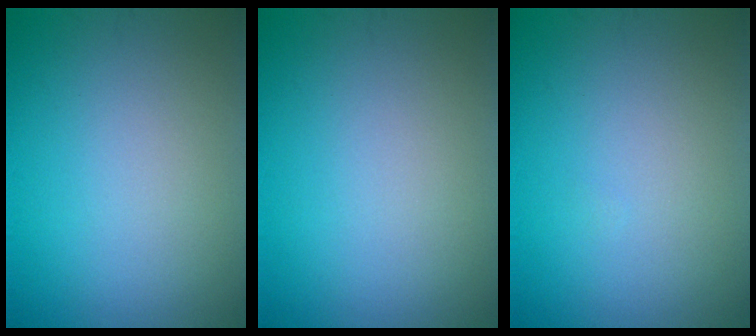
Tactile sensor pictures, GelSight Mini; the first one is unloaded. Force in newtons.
{"total": 0.0}
{"total": 0.0}